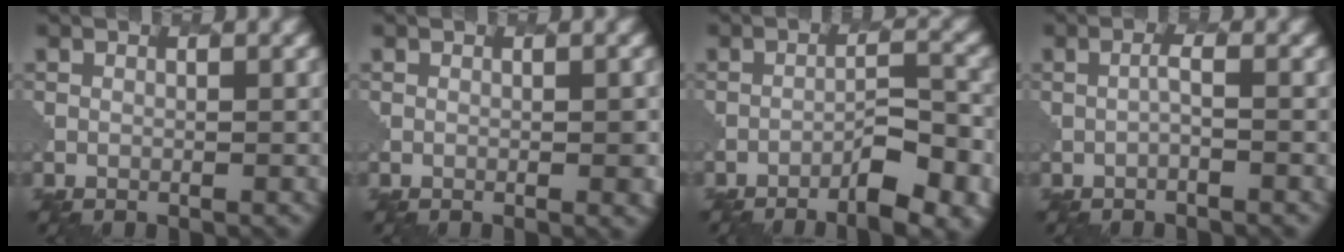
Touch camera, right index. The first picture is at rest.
{"total": 1.5, "force": [-0.2, 0.4, 1.4], "torque": [-0.016, 0.000, 0.001]}
{"total": 5.4, "force": [-3.4, 1.3, 4.0], "torque": [-0.062, 0.008, -0.050]}
{"total": 0.9, "force": [-0.3, 0.1, 0.9], "torque": [-0.017, 0.004, -0.011]}